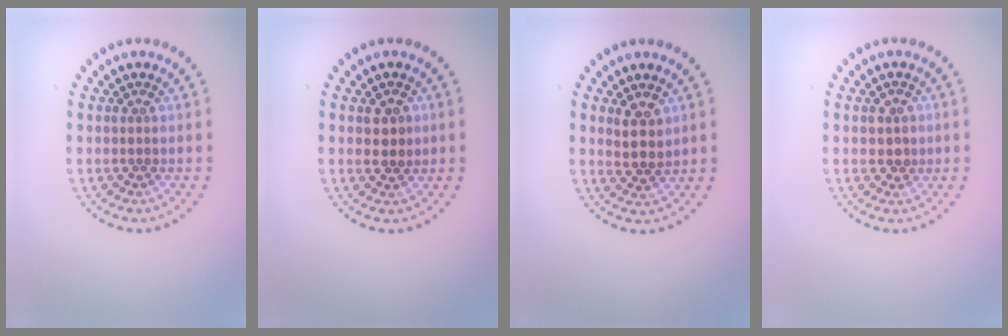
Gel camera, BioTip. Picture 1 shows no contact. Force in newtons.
{"total": 1.9, "press": 1.8, "slide": 0.4}
{"total": 2.3, "press": 2.1, "slide": 1.0}
{"total": 1.7, "press": 1.7, "slide": 0.4}